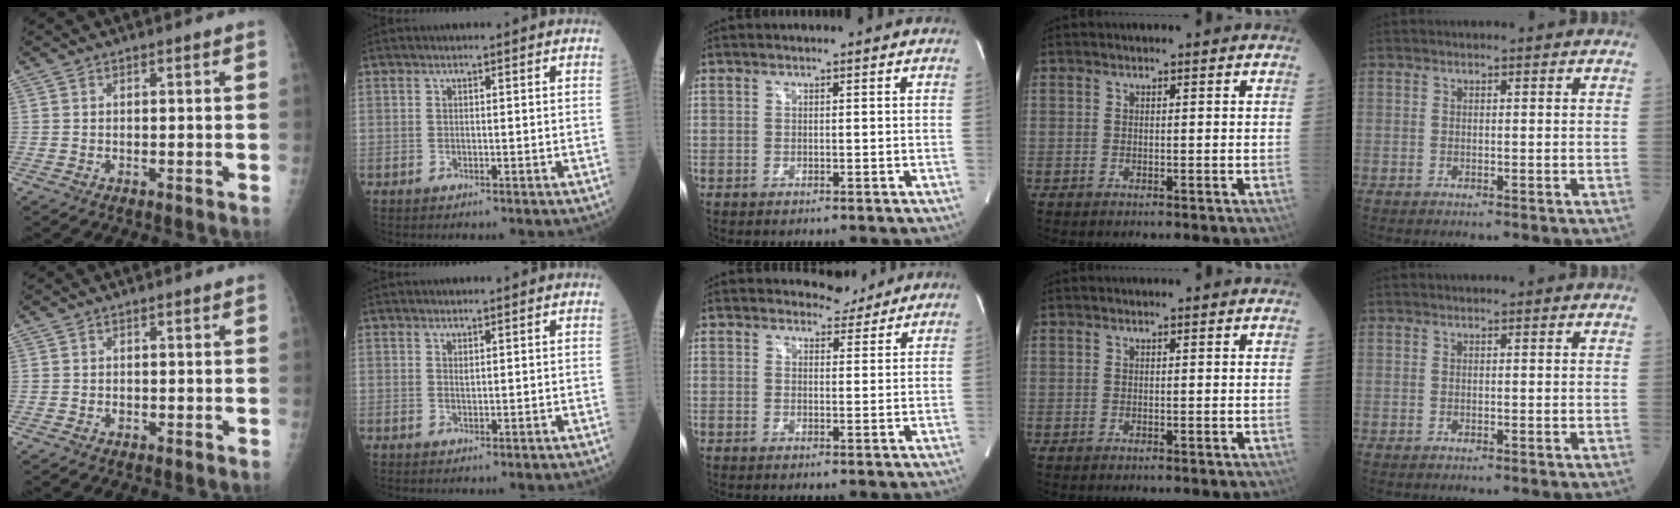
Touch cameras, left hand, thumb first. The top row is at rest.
{"thumb": {"total": 0.8, "force": [-0.3, 0.6, 0.4], "torque": [-0.001, 0.002, -0.006]}, "index": {"total": 0.8, "force": [0.6, 0.2, 0.5], "torque": [-0.013, -0.001, 0.012]}, "middle": {"total": 3.2, "force": [2.9, 1.3, -0.1], "torque": [0.000, -0.004, 0.035]}}